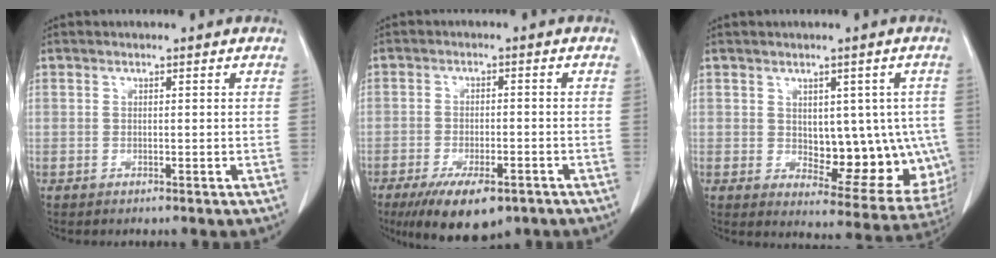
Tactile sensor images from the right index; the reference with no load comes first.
{"total": 10.6, "force": [-7.0, 3.7, 7.0], "torque": [-0.111, -0.012, -0.105]}
{"total": 12.9, "force": [-0.1, 6.8, 11.0], "torque": [-0.120, 0.006, 0.021]}